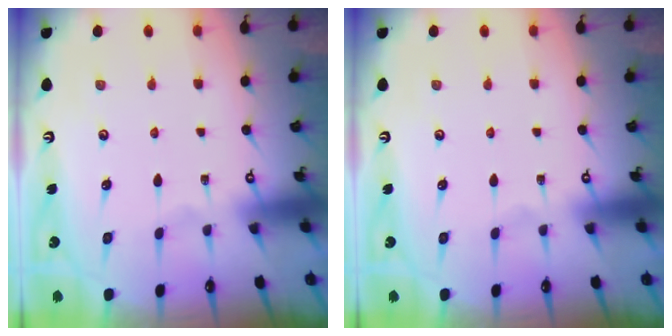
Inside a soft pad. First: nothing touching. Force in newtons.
{"total": 0.0}